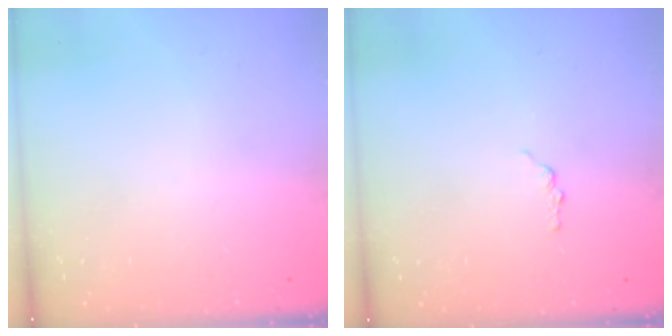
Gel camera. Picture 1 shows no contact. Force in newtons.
{"total": 0.8, "press": 0.8, "slide": 0.1}